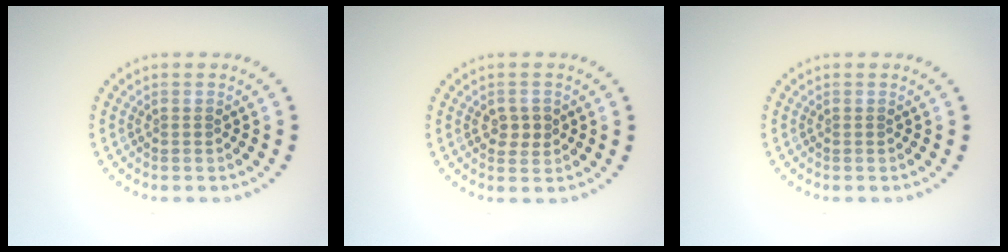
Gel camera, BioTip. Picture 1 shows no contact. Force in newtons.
{"total": 1.8, "press": 1.8, "slide": 0.1}
{"total": 0.0}